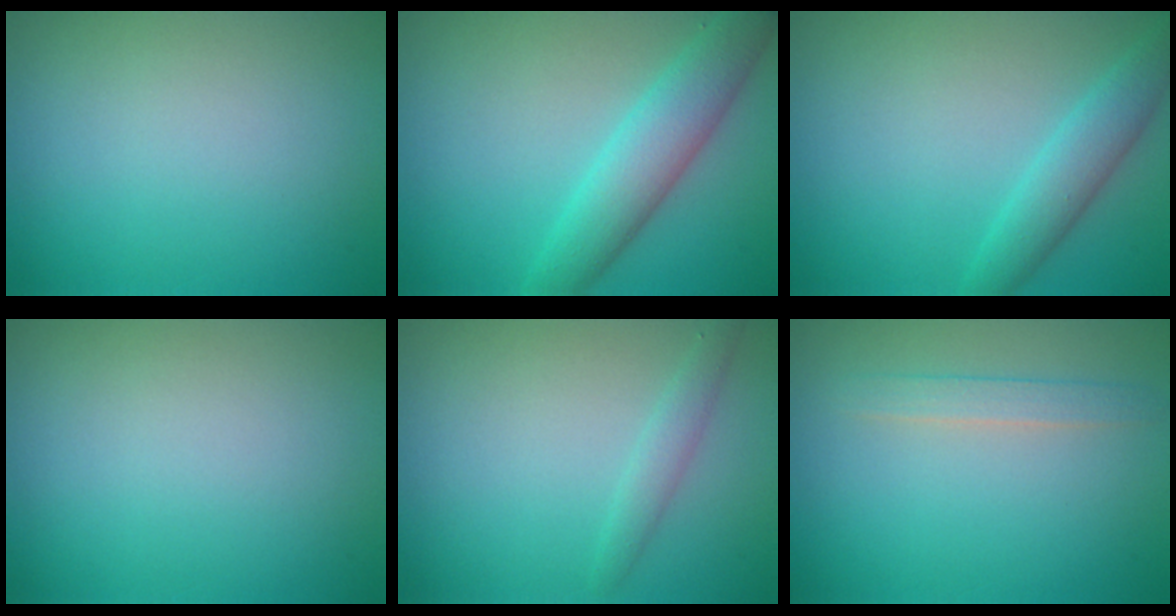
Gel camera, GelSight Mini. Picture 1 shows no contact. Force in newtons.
{"total": 4.6, "press": 4.6, "slide": 0.0}
{"total": 2.9, "press": 2.9, "slide": 0.1}
{"total": 0.0}
{"total": 1.3, "press": 1.3, "slide": 0.1}
{"total": 1.4, "press": 1.4, "slide": 0.1}